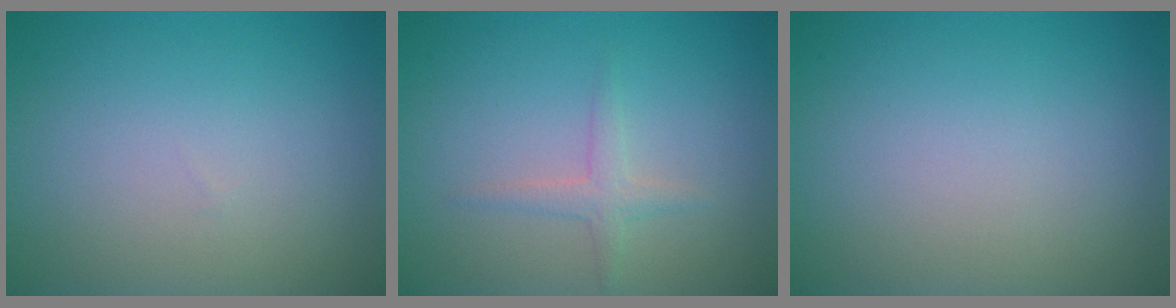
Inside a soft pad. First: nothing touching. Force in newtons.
{"total": 1.5, "press": 1.5, "slide": 0.1}
{"total": 0.0}